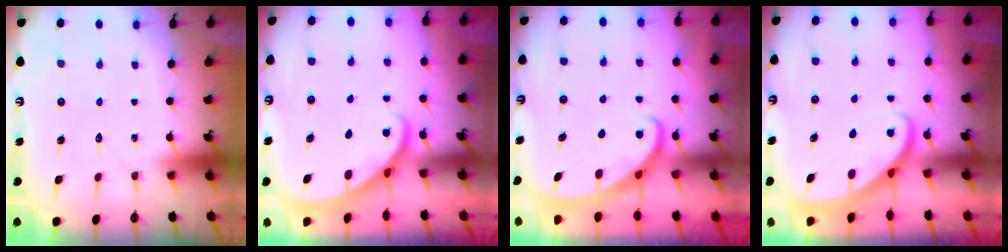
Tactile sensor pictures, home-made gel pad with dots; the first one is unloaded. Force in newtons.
{"total": 2.2, "press": 2.2, "slide": 0.1}
{"total": 2.8, "press": 2.7, "slide": 0.3}
{"total": 1.9, "press": 1.9, "slide": 0.2}